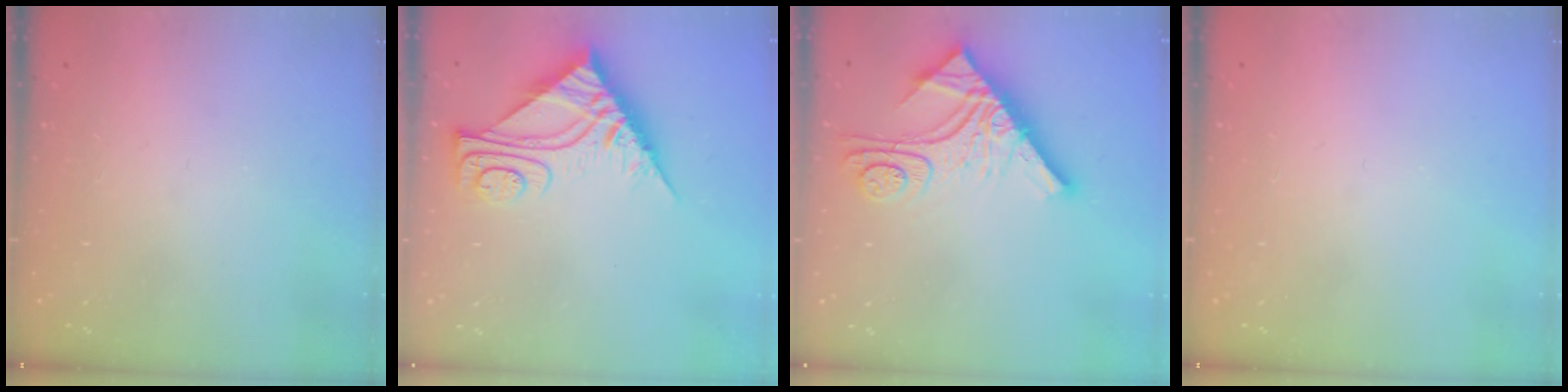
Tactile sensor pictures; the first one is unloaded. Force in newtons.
{"total": 11.4, "press": 11.4, "slide": 1.1}
{"total": 13.7, "press": 13.6, "slide": 1.2}
{"total": 0.0}